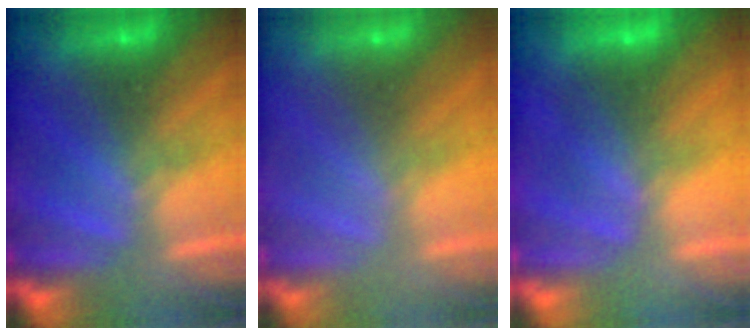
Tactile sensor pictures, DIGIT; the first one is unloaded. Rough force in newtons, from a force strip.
{"total": 3.3}
{"total": 2.7}